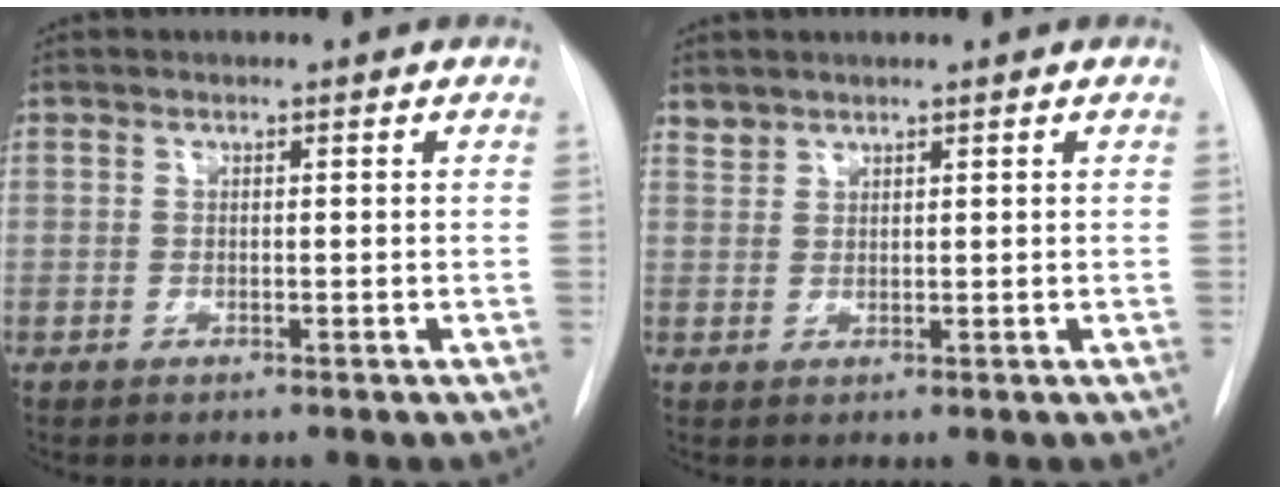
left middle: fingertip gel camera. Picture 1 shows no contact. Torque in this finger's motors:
{"motor_torque": [0.02, 0.02, 0.00, 0.01]}